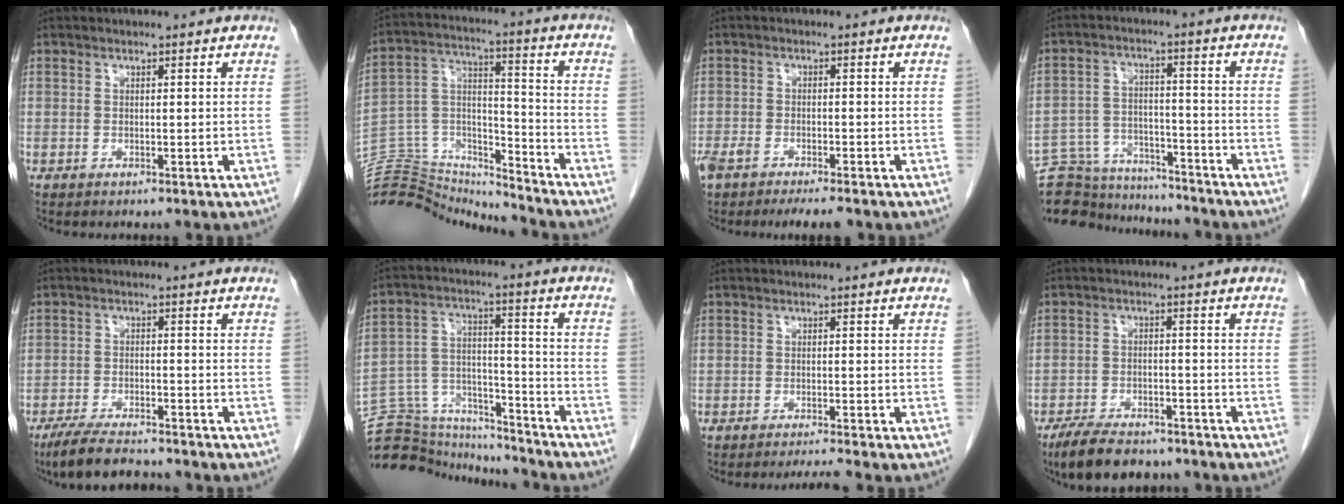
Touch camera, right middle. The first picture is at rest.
{"total": 17.1, "force": [-17.0, 1.9, 1.6], "torque": [-0.029, 0.053, -0.289]}
{"total": 7.2, "force": [-5.6, 1.9, 4.2], "torque": [-0.070, -0.005, -0.089]}
{"total": 15.8, "force": [-15.0, 3.9, 3.1], "torque": [-0.063, 0.027, -0.223]}
{"total": 7.8, "force": [-6.8, 1.4, 3.6], "torque": [-0.065, -0.019, -0.116]}
{"total": 17.4, "force": [-16.8, 3.7, 2.8], "torque": [-0.062, 0.043, -0.264]}
{"total": 2.4, "force": [-2.1, -0.9, 0.6], "torque": [-0.012, -0.009, -0.035]}
{"total": 9.4, "force": [-7.6, 3.5, 4.2], "torque": [-0.073, -0.008, -0.121]}